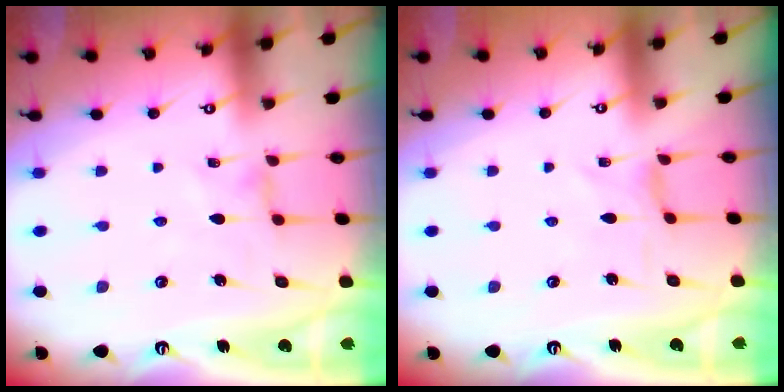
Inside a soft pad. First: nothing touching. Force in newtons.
{"total": 0.7, "press": 0.6, "slide": 0.1}